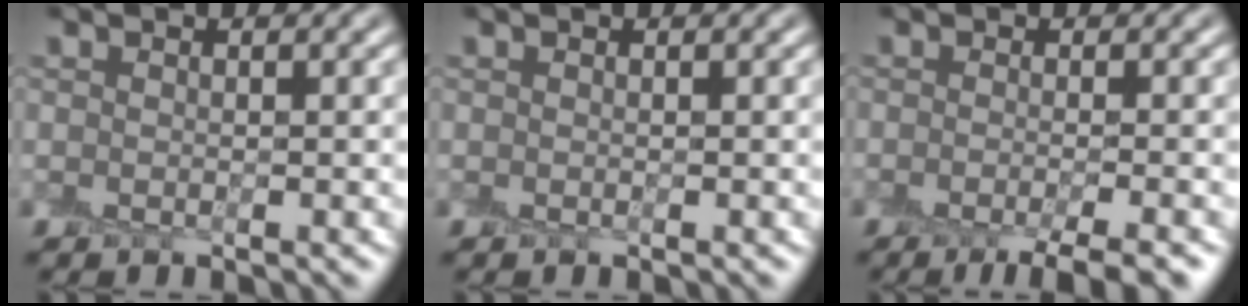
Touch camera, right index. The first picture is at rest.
{"total": 0.0}
{"total": 4.0, "force": [-2.6, 0.6, 3.0], "torque": [-0.029, -0.006, -0.038]}